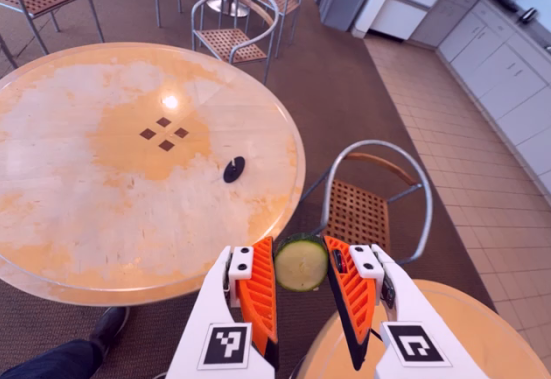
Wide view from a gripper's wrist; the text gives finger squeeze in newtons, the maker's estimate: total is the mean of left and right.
{"total": 8.9, "left": 9.0, "right": 8.7}